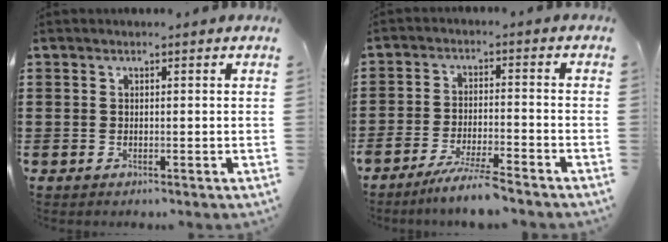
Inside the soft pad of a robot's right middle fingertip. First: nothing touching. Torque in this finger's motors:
{"motor_torque": [1.27, -0.87, 0.16, 0.06]}